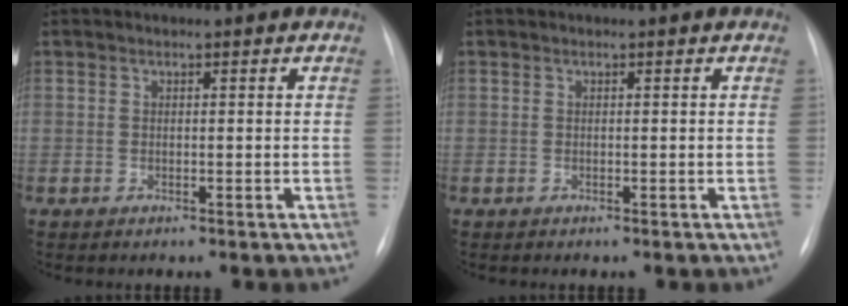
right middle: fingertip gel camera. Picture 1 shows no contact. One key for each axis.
{"total": 0.0}